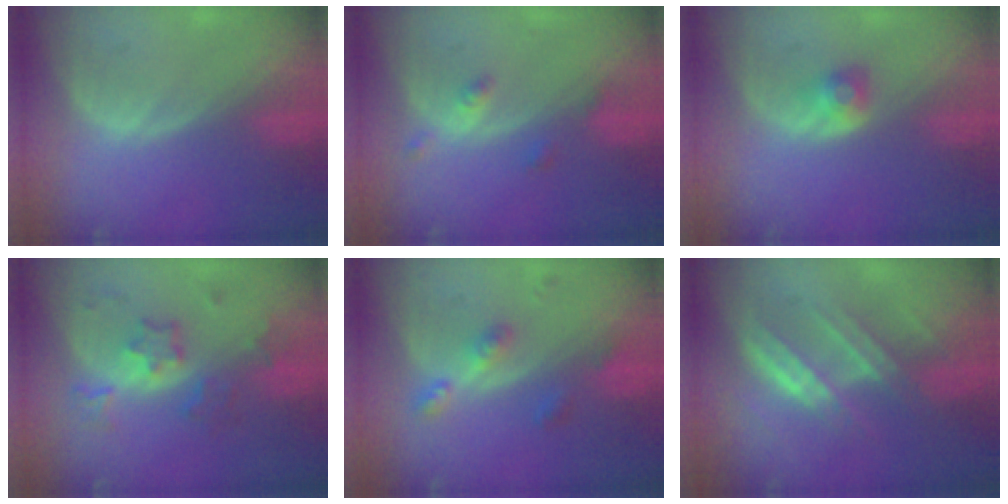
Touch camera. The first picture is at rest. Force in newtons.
{"total": 2.5, "press": 2.5, "slide": 0.2}
{"total": 2.6, "press": 2.3, "slide": 1.1}
{"total": 6.2, "press": 5.9, "slide": 1.7}
{"total": 4.8, "press": 4.3, "slide": 2.0}
{"total": 7.2, "press": 6.8, "slide": 2.2}